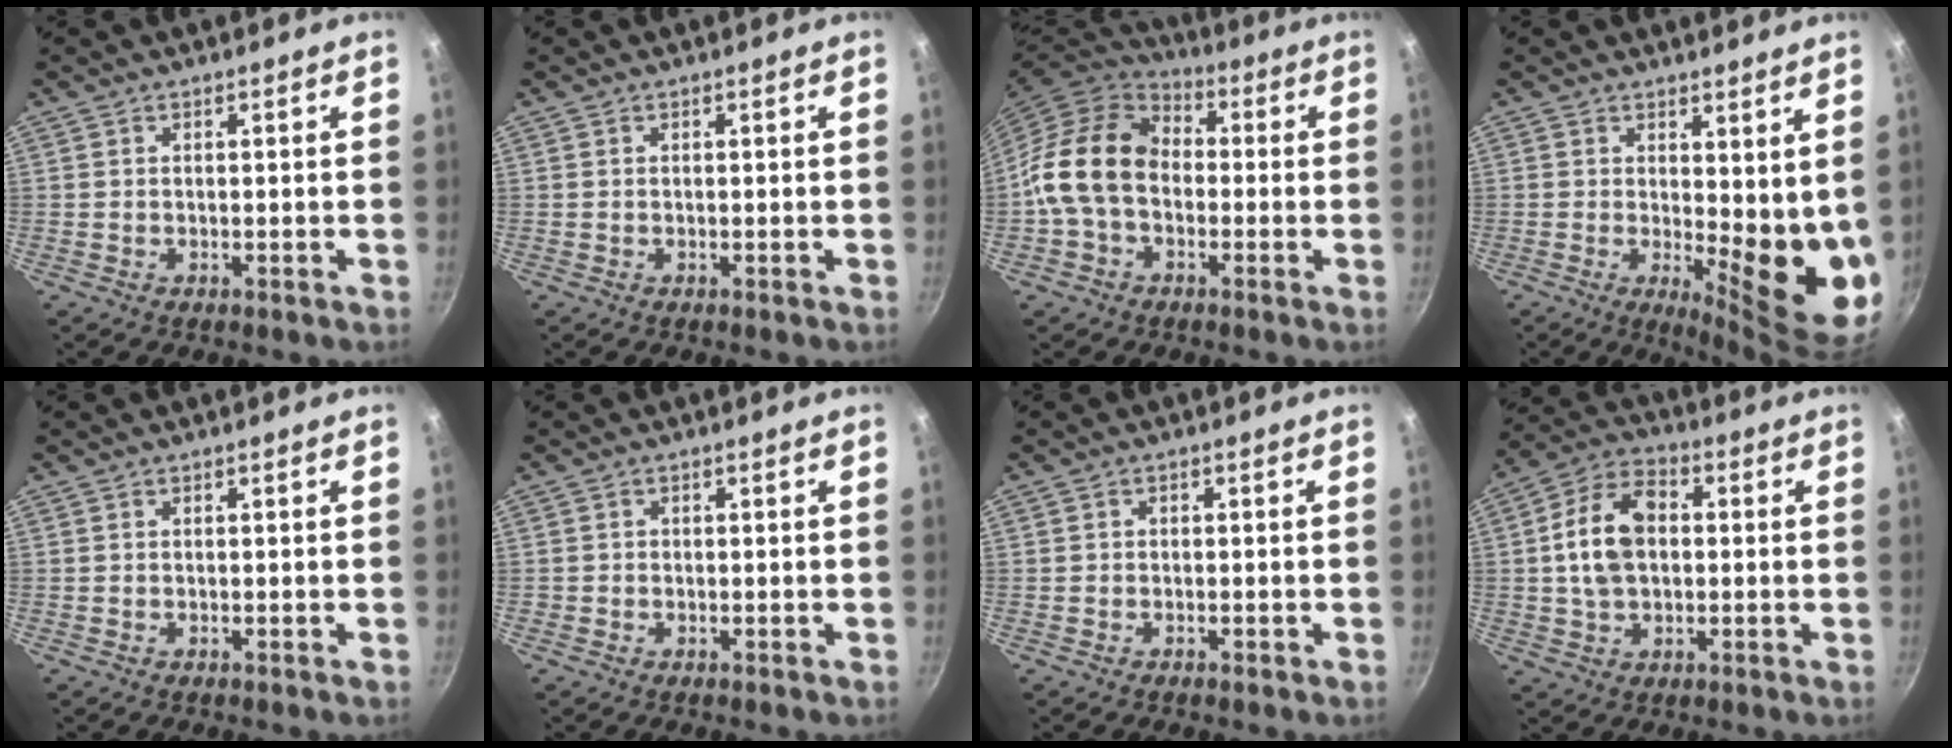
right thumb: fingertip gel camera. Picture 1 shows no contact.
{"total": 0.0}
{"total": 14.2, "force": [-1.2, 10.5, 9.6], "torque": [-0.148, 0.034, -0.040]}
{"total": 11.7, "force": [1.8, 4.5, 10.7], "torque": [-0.116, -0.040, 0.034]}
{"total": 0.0}
{"total": 0.6, "force": [-0.1, 0.5, 0.0], "torque": [0.003, 0.002, -0.004]}
{"total": 1.1, "force": [-0.6, 0.8, 0.5], "torque": [-0.006, 0.002, -0.010]}
{"total": 12.2, "force": [0.8, 8.3, 9.0], "torque": [-0.144, 0.024, 0.003]}